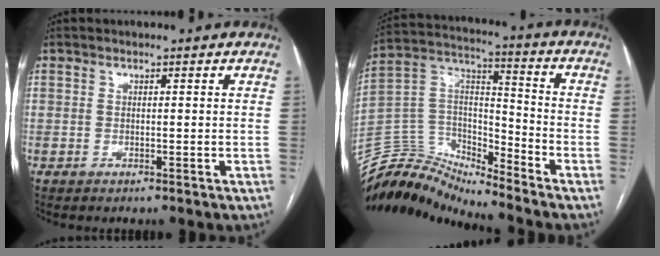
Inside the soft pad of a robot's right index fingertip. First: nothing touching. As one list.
[{"total": 14.9, "force": [-14.8, 1.2, 1.0], "torque": [-0.028, 0.073, -0.279]}]